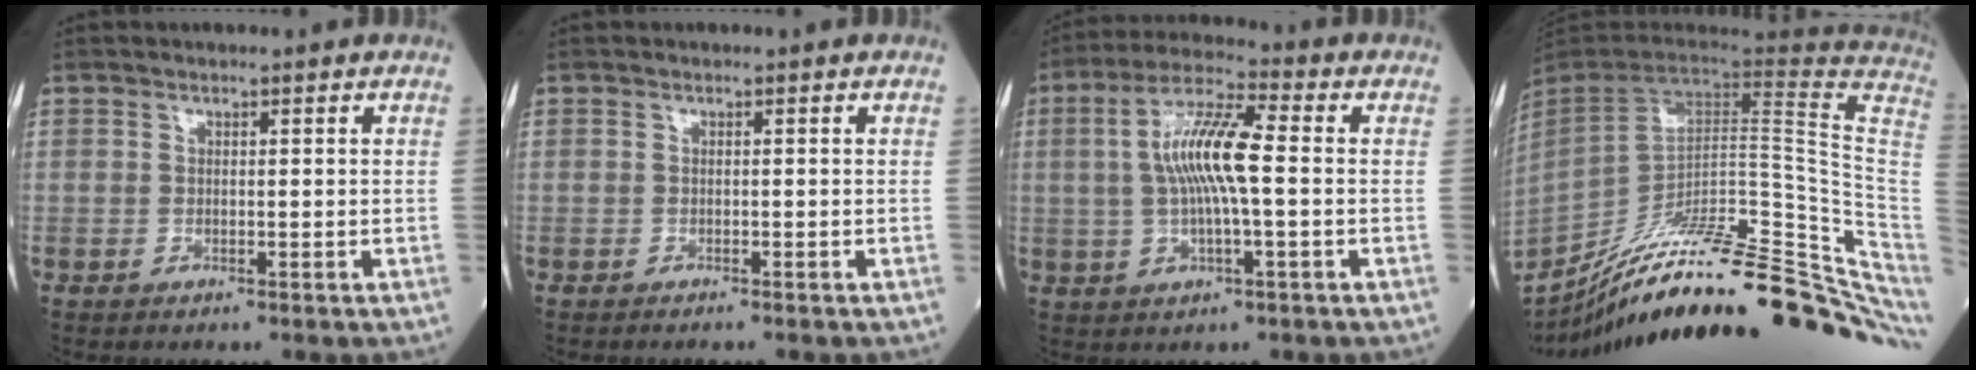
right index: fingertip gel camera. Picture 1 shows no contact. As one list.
[{"total": 1.0, "force": [-1.0, 0.0, 0.3], "torque": [-0.002, 0.000, -0.014]}, {"total": 10.3, "force": [0.4, 1.5, 10.2], "torque": [-0.200, 0.014, 0.003]}, {"total": 37.3, "force": [-28.0, 5.4, 24.0], "torque": [-0.275, -0.039, -0.397]}]